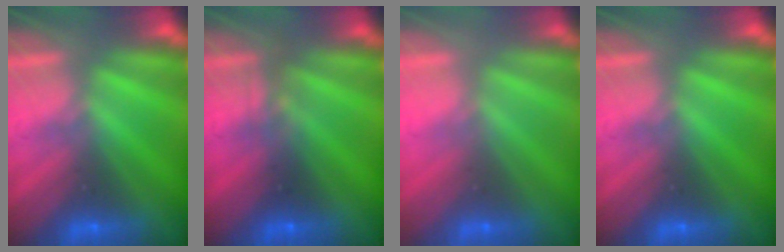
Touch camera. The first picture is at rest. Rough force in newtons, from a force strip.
{"total": 2.3}
{"total": 3.1}
{"total": 0.0}